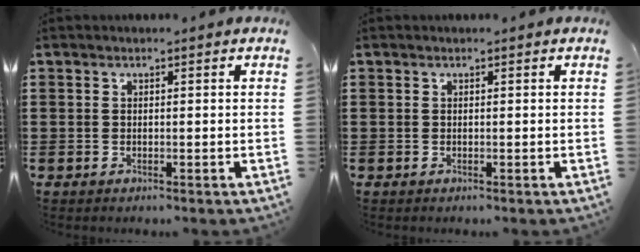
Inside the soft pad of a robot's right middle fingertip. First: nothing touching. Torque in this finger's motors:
{"motor_torque": [-0.19, 0.28, 0.01, 0.02]}